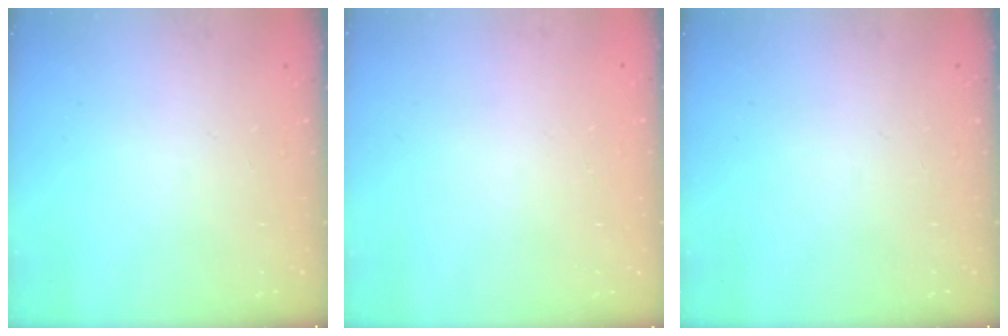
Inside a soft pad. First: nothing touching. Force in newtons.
{"total": 0.0}
{"total": 0.0}